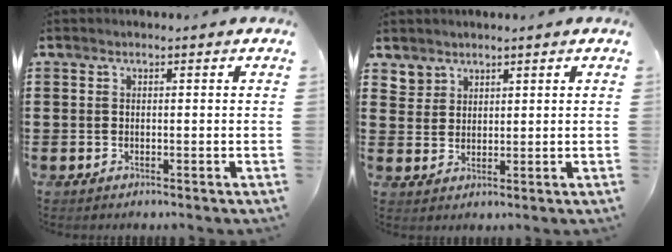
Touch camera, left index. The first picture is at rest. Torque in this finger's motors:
{"motor_torque": [0.32, -0.41, -0.01, 0.00]}